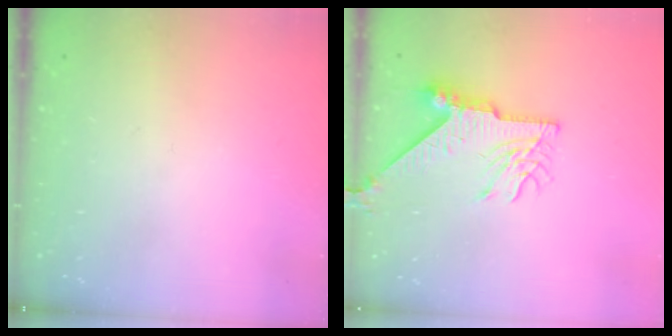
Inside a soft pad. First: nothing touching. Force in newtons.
{"total": 8.5, "press": 8.4, "slide": 1.0}